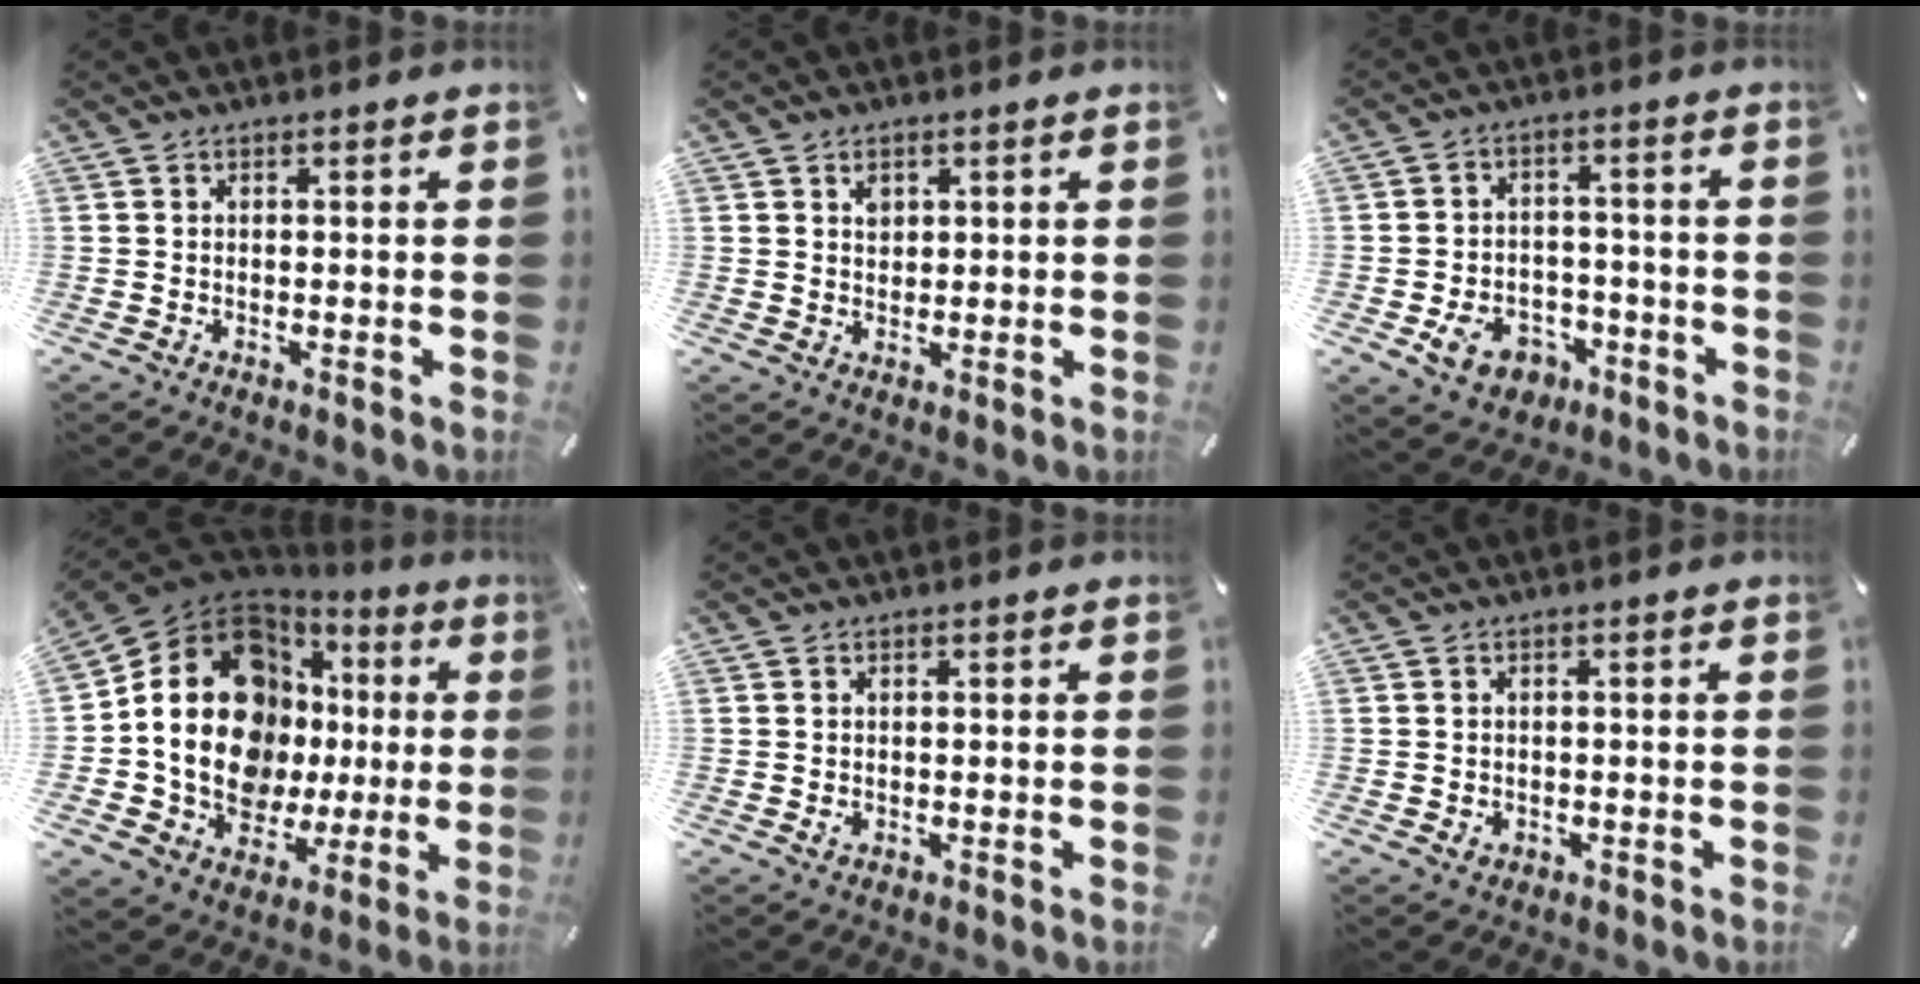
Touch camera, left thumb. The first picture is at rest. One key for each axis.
{"total": 2.5, "fx": 1.0, "fy": 2.1, "fz": 0.8, "tx": -0.001, "ty": -0.003, "tz": 0.014}
{"total": 9.0, "fx": -3.8, "fy": 7.2, "fz": 4.0, "tx": -0.081, "ty": 0.031, "tz": -0.066}
{"total": 21.0, "fx": 3.6, "fy": 15.5, "fz": 13.7, "tx": -0.280, "ty": -0.036, "tz": 0.064}
{"total": 0.9, "fx": 0.0, "fy": 0.7, "fz": 0.5, "tx": -0.003, "ty": 0.000, "tz": -0.003}
{"total": 1.5, "fx": -0.4, "fy": 1.4, "fz": 0.6, "tx": -0.012, "ty": 0.004, "tz": -0.009}